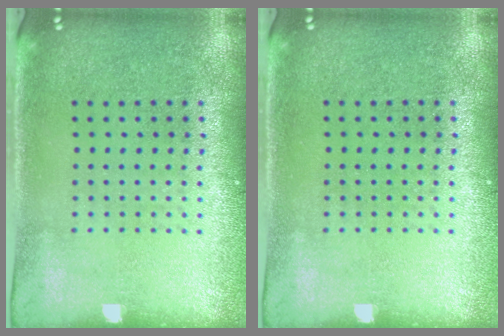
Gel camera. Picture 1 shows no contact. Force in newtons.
{"total": 0.0}